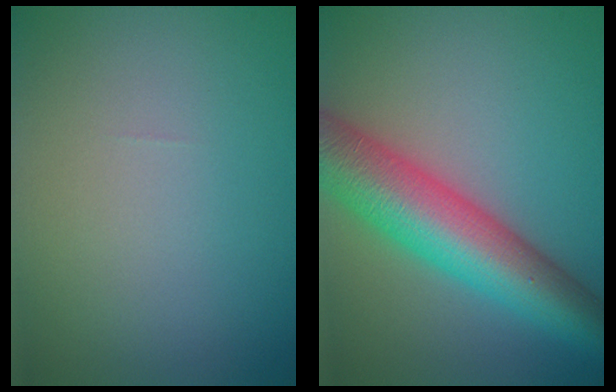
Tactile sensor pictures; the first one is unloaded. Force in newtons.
{"total": 9.6, "press": 9.6, "slide": 0.1}